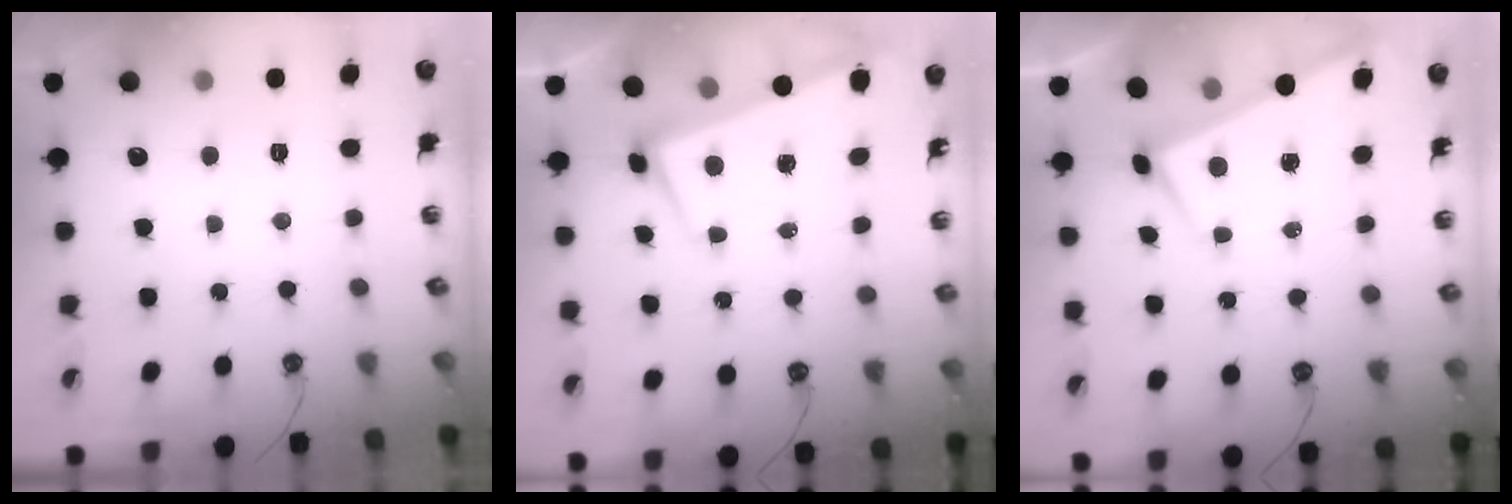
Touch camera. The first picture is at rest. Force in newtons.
{"total": 2.1, "press": 1.3, "slide": 1.6}
{"total": 1.8, "press": 1.8, "slide": 0.1}